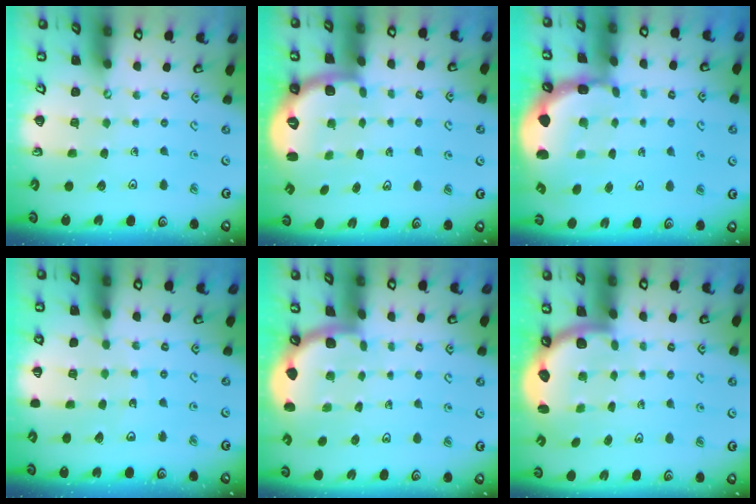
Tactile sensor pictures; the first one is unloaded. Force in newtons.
{"total": 2.7, "press": 1.6, "slide": 2.1}
{"total": 2.5, "press": 2.4, "slide": 0.9}
{"total": 2.7, "press": 2.7, "slide": 0.3}
{"total": 1.8, "press": 1.8, "slide": 0.1}
{"total": 2.7, "press": 2.4, "slide": 1.2}